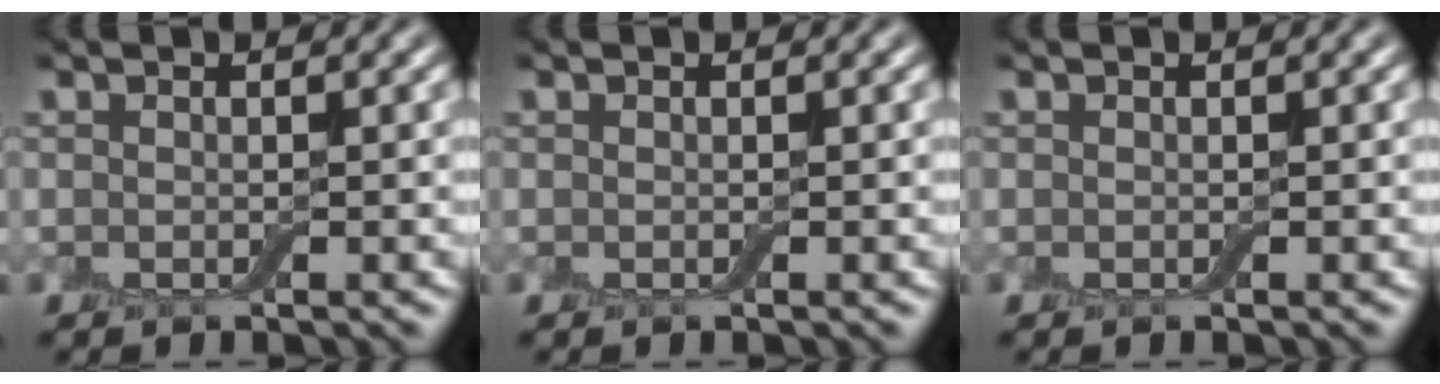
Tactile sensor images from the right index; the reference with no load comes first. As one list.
[{"total": 0.0}, {"total": 0.0}]